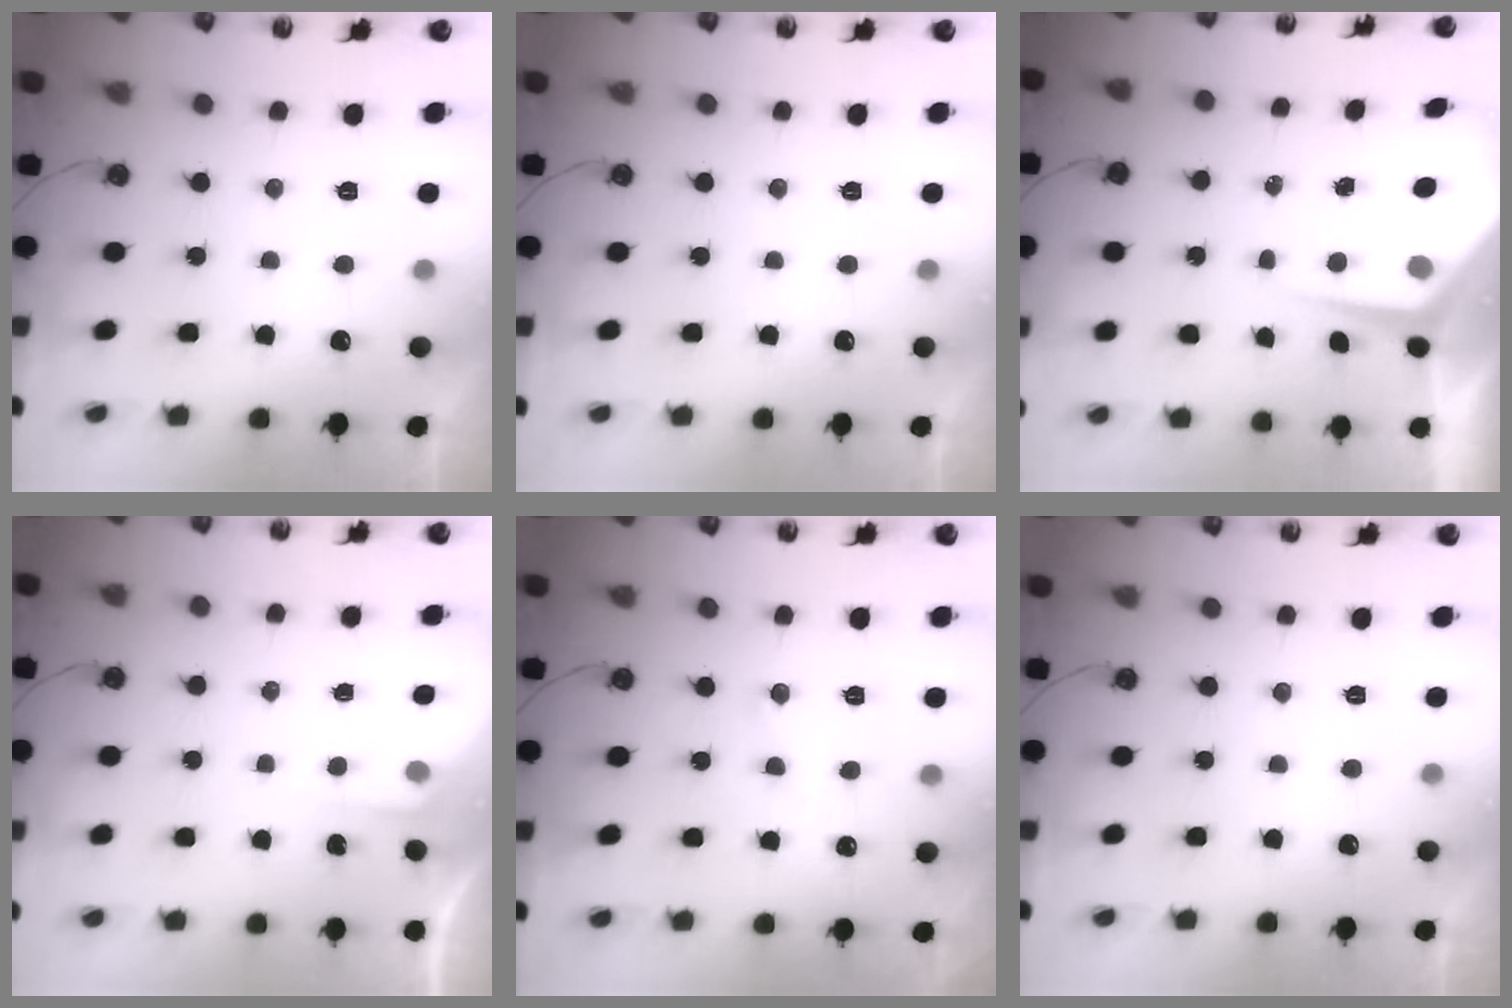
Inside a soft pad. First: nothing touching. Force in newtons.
{"total": 0.0}
{"total": 5.8, "press": 5.8, "slide": 0.5}
{"total": 3.0, "press": 2.9, "slide": 0.5}
{"total": 6.7, "press": 6.6, "slide": 0.8}
{"total": 0.0}